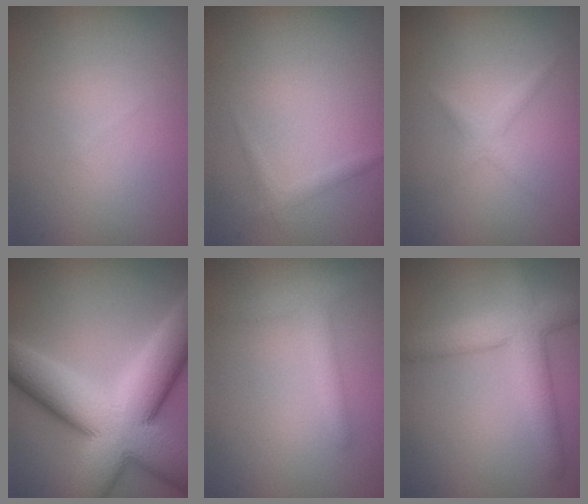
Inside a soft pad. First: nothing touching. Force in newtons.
{"total": 0.9, "press": 0.9, "slide": 0.1}
{"total": 1.3, "press": 1.3, "slide": 0.1}
{"total": 14.1, "press": 14.1, "slide": 0.6}
{"total": 2.3, "press": 2.3, "slide": 0.1}
{"total": 5.2, "press": 5.2, "slide": 0.2}